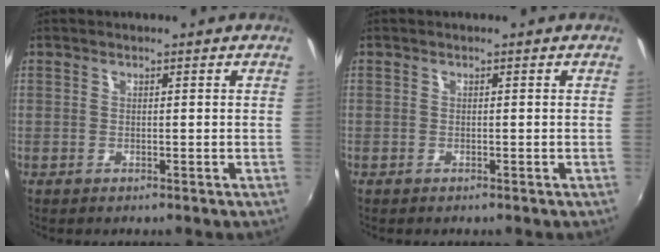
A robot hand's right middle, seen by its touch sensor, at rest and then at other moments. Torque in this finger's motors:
{"motor_torque": [0.99, -1.15, -1.01, -0.21]}